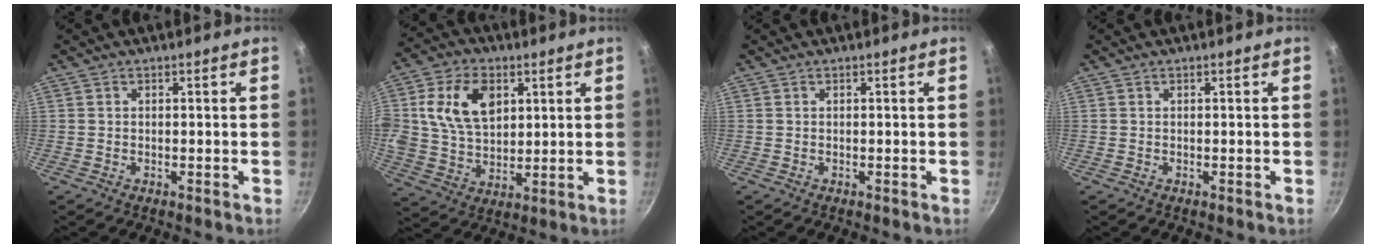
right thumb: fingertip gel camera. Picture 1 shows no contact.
{"total": 14.3, "force": [4.1, 9.8, 9.7], "torque": [-0.159, -0.004, 0.074]}
{"total": 0.0}
{"total": 0.0}